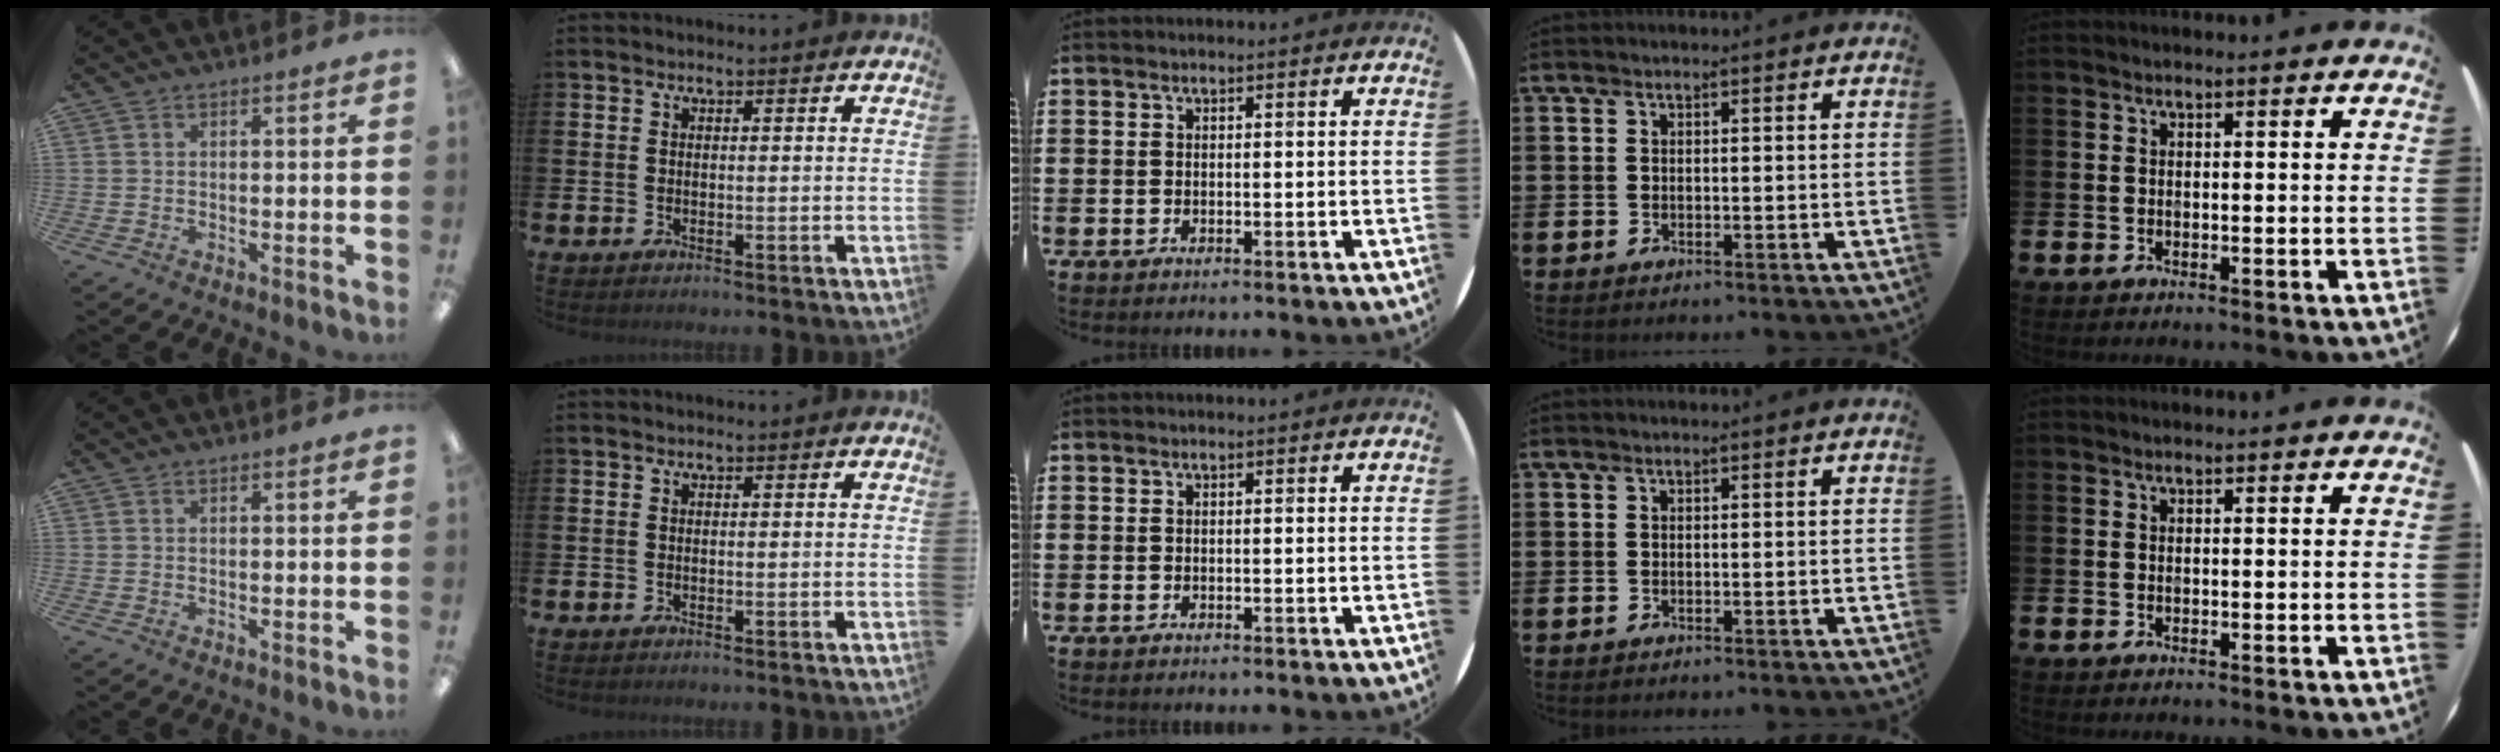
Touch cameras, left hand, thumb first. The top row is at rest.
{}